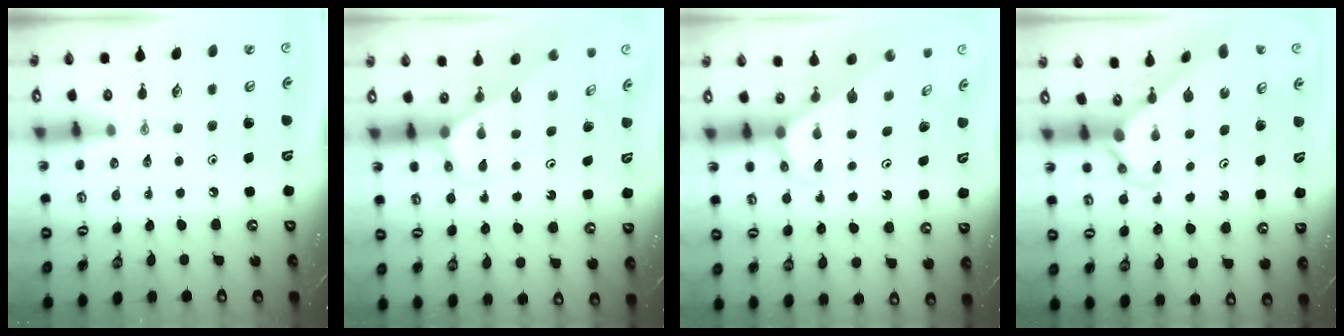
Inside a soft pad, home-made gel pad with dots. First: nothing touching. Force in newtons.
{"total": 3.1, "press": 3.0, "slide": 0.3}
{"total": 2.7, "press": 2.6, "slide": 0.2}
{"total": 4.6, "press": 4.6, "slide": 0.3}